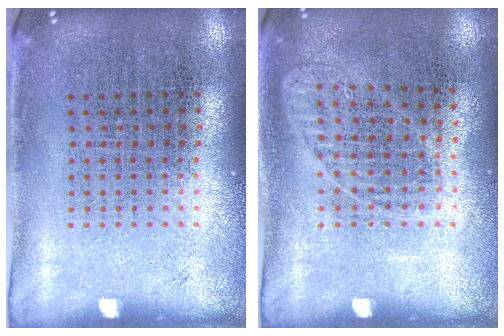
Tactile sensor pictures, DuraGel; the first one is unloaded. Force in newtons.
{"total": 0.9, "press": 0.9, "slide": 0.1}